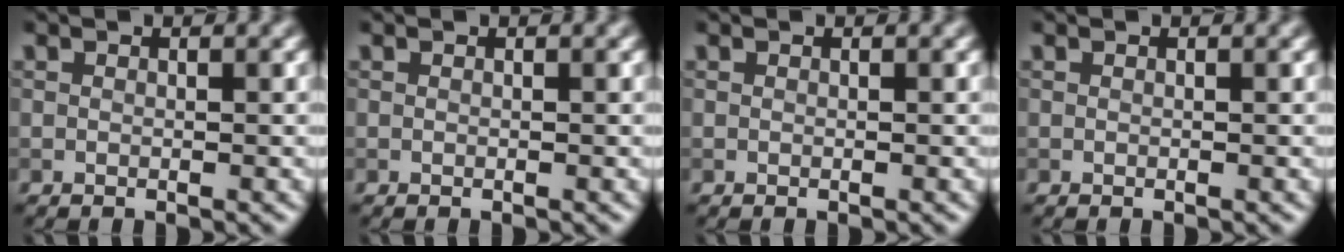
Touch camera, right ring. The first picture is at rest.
{"total": 0.0}
{"total": 0.0}
{"total": 0.0}